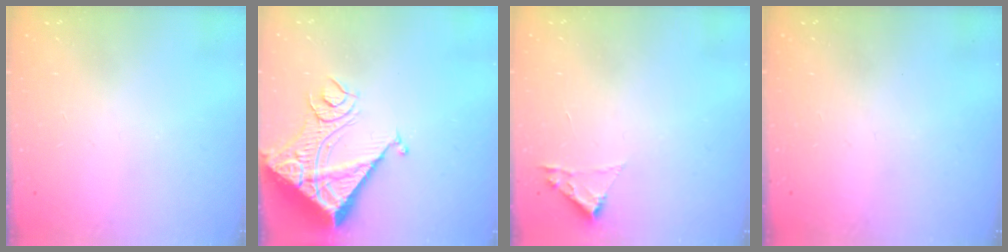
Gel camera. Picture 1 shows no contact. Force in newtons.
{"total": 16.7, "press": 16.6, "slide": 2.1}
{"total": 1.8, "press": 1.8, "slide": 0.2}
{"total": 0.0}